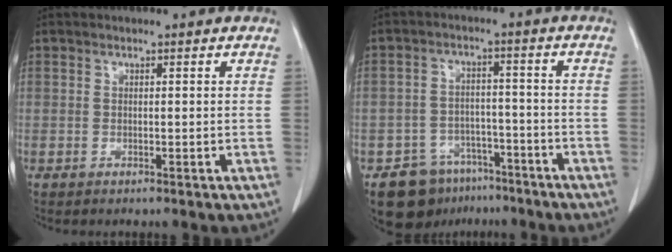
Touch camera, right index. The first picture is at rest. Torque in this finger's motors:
{"motor_torque": [-0.14, -0.08, -0.59, -0.11]}